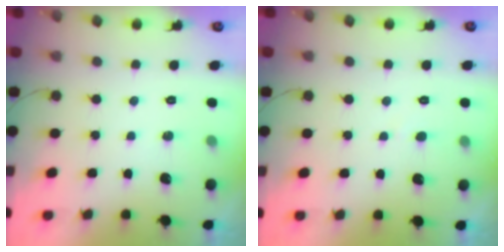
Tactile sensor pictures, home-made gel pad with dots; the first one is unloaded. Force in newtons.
{"total": 1.3, "press": 1.3, "slide": 0.1}